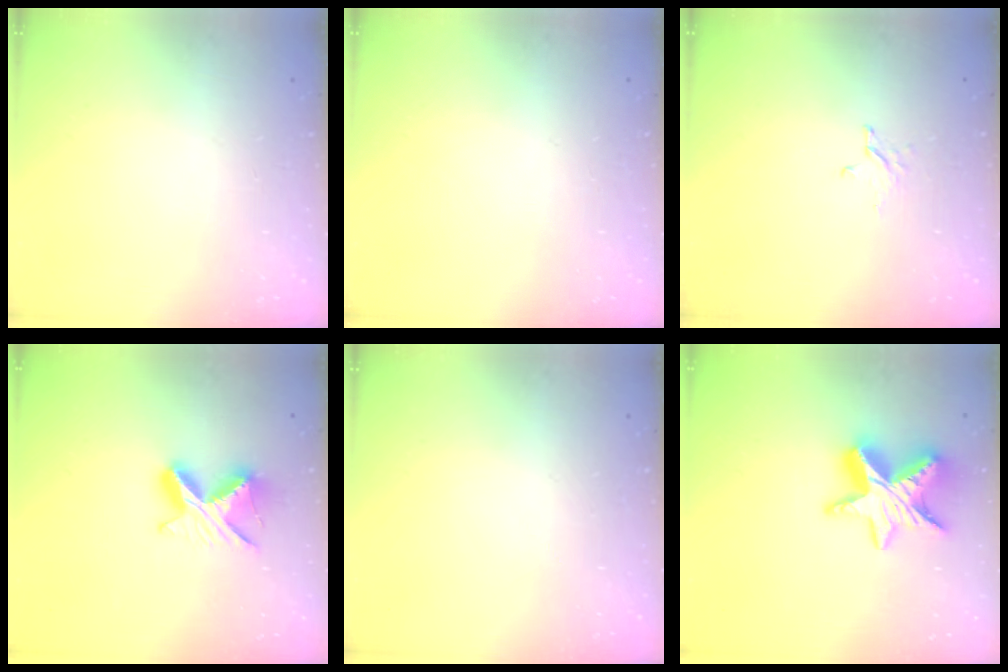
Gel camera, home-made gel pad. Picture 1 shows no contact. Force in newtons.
{"total": 0.0}
{"total": 2.6, "press": 2.6, "slide": 0.3}
{"total": 9.0, "press": 9.0, "slide": 0.4}
{"total": 0.0}
{"total": 13.9, "press": 13.9, "slide": 0.6}